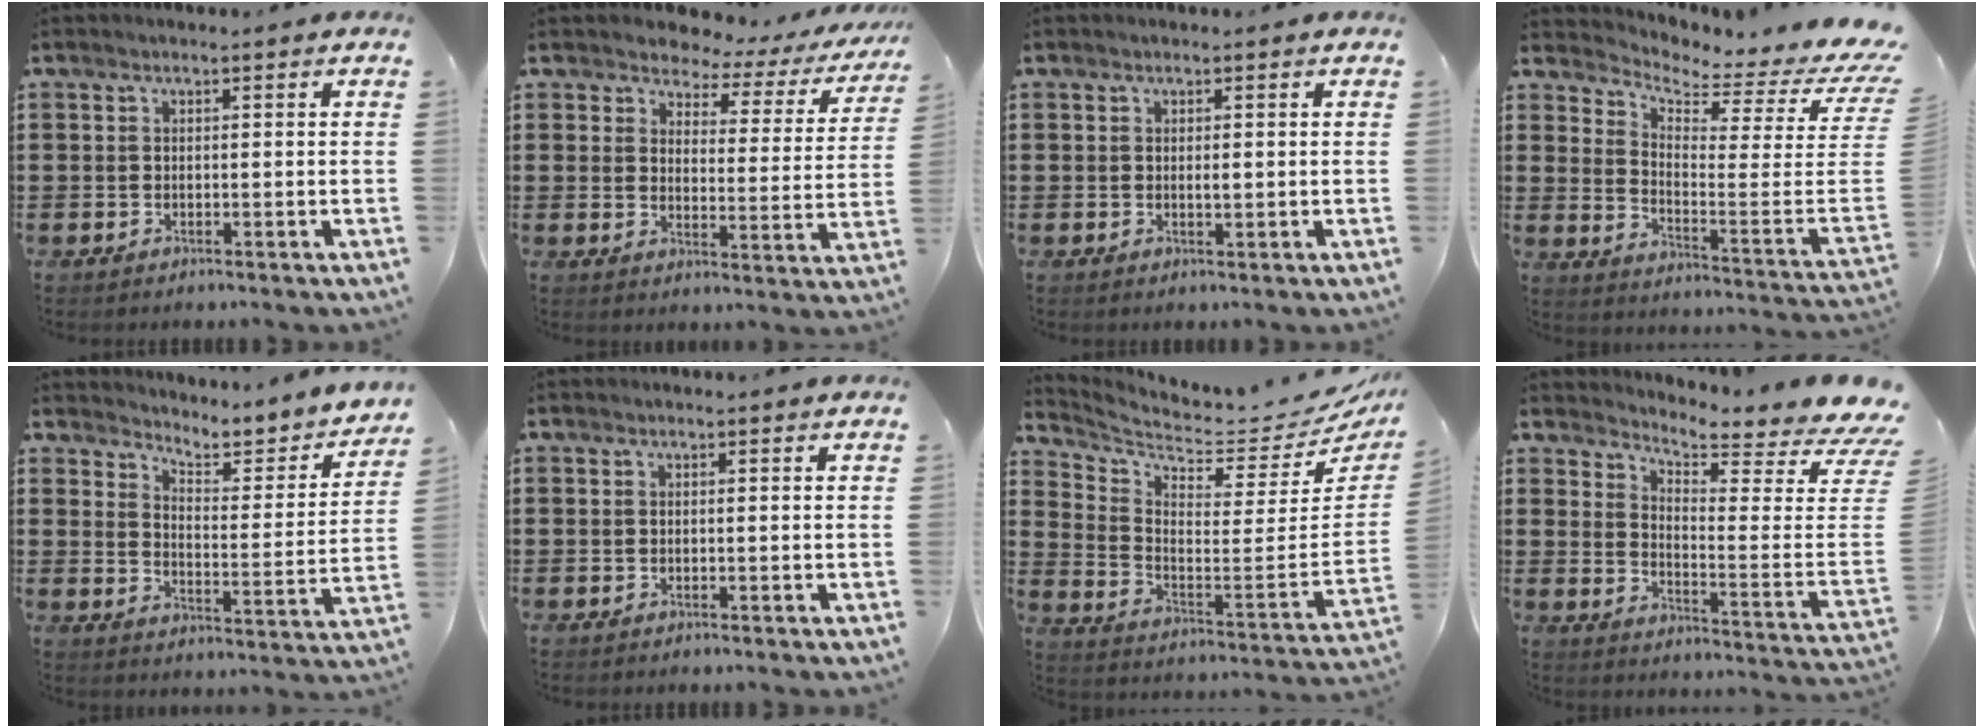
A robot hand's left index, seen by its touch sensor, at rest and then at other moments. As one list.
[{"total": 3.2, "force": [2.7, 1.6, 0.7], "torque": [-0.028, -0.021, 0.038]}, {"total": 1.0, "force": [0.1, 0.3, 1.0], "torque": [-0.019, 0.000, 0.002]}, {"total": 2.9, "force": [2.5, -0.2, 1.4], "torque": [-0.043, -0.051, 0.032]}, {"total": 3.6, "force": [3.5, 0.4, 0.7], "torque": [-0.032, -0.039, 0.050]}, {"total": 0.0}, {"total": 4.3, "force": [3.8, 0.7, 1.8], "torque": [-0.062, -0.054, 0.061]}, {"total": 4.7, "force": [4.5, -0.4, 1.3], "torque": [-0.049, -0.059, 0.072]}]